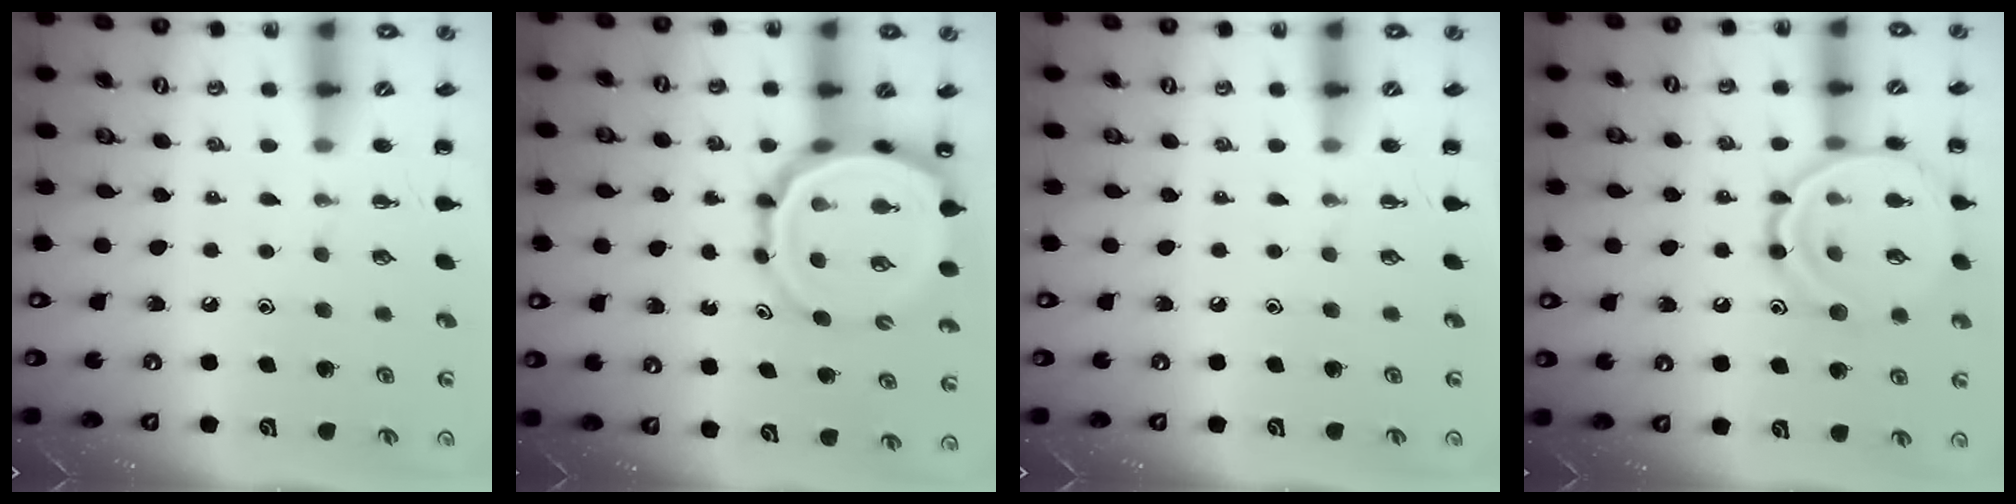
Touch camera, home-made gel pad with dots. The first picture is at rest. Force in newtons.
{"total": 14.5, "press": 13.8, "slide": 4.4}
{"total": 0.0}
{"total": 14.3, "press": 14.2, "slide": 0.8}